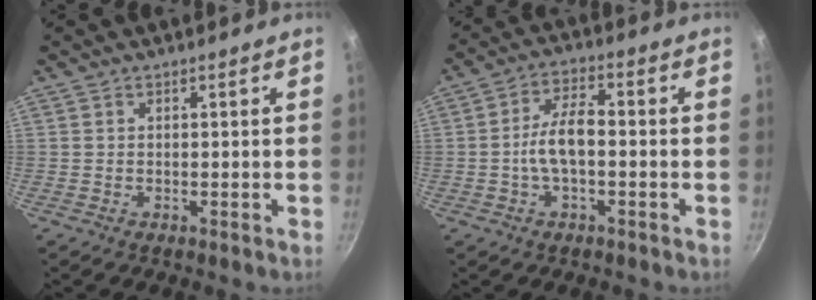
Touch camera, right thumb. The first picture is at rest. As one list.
[{"total": 7.3, "force": [-1.2, 3.4, 6.4], "torque": [-0.112, 0.030, -0.028]}]